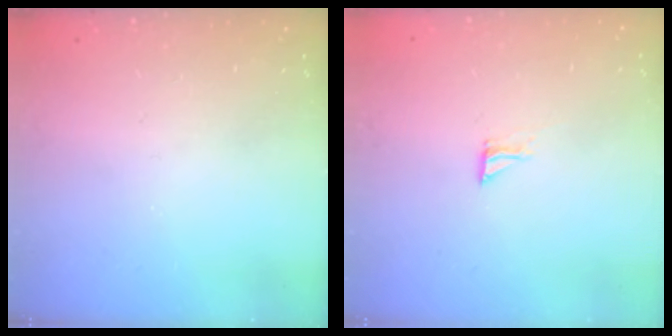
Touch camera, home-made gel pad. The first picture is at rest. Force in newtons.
{"total": 4.2, "press": 4.2, "slide": 0.2}